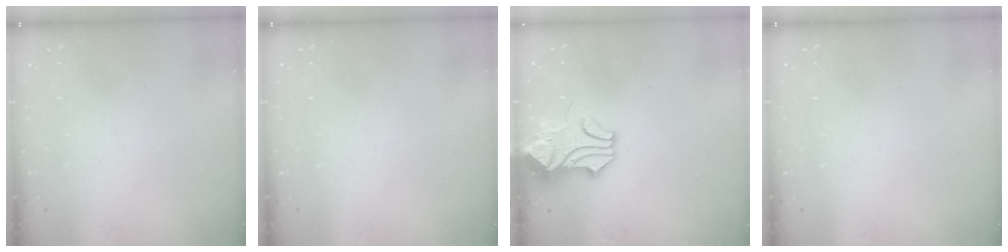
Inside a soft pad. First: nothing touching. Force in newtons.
{"total": 0.0}
{"total": 1.8, "press": 1.4, "slide": 1.1}
{"total": 0.0}